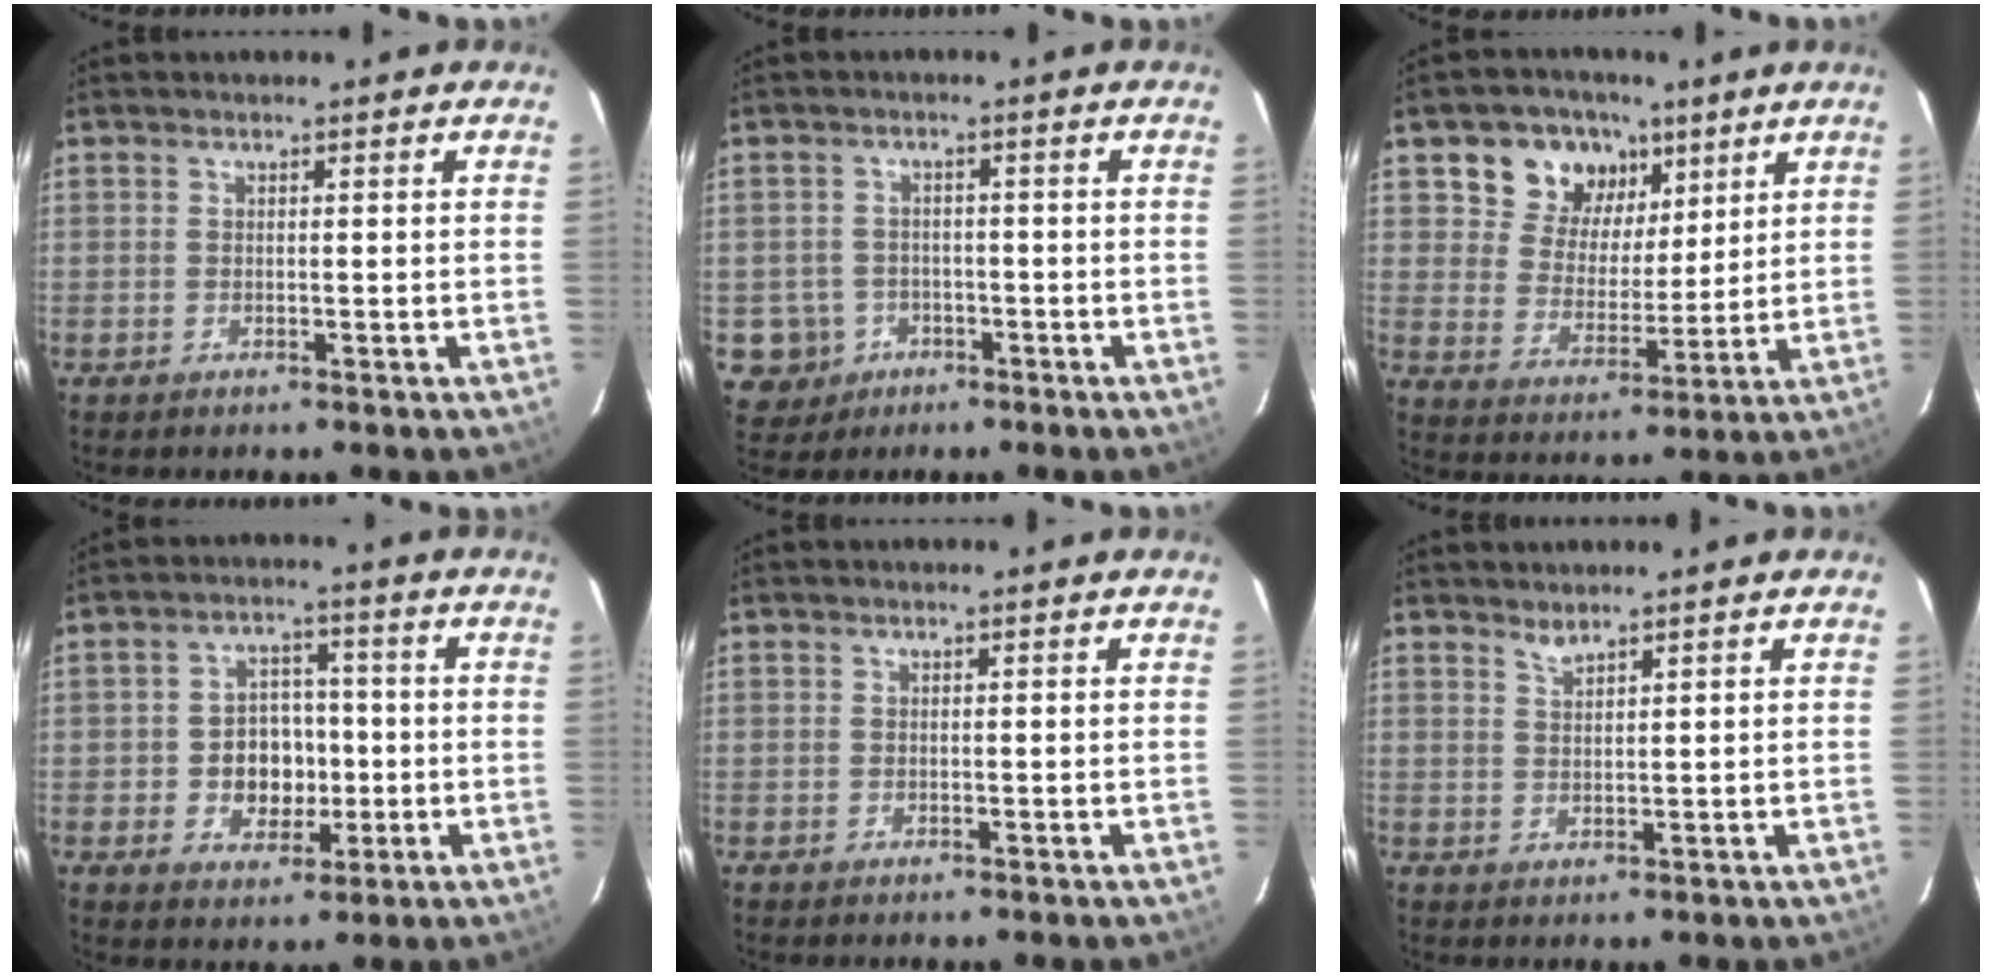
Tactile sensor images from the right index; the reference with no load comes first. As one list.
[{"total": 6.3, "force": [-2.1, 5.9, 0.5], "torque": [-0.028, 0.023, -0.026]}, {"total": 11.9, "force": [6.5, 9.2, 3.9], "torque": [-0.079, 0.015, 0.115]}, {"total": 7.8, "force": [-1.3, 6.5, 4.0], "torque": [-0.086, 0.016, -0.010]}, {"total": 0.0}, {"total": 1.6, "force": [1.5, 0.1, 0.5], "torque": [-0.008, 0.000, 0.028]}]